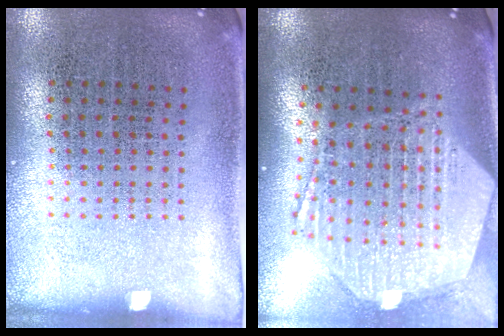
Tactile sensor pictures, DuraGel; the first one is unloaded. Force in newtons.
{"total": 2.9, "press": 2.3, "slide": 1.8}